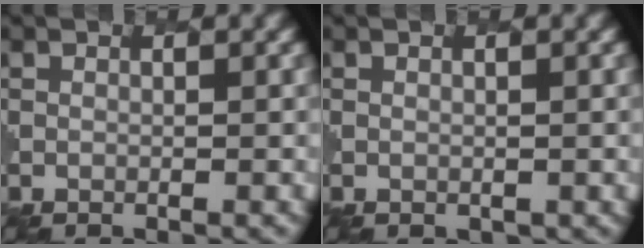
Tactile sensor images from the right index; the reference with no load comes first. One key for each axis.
{"total": 0.7, "fx": 0.1, "fy": 0.7, "fz": 0.2, "tx": -0.006, "ty": -0.004, "tz": 0.002}